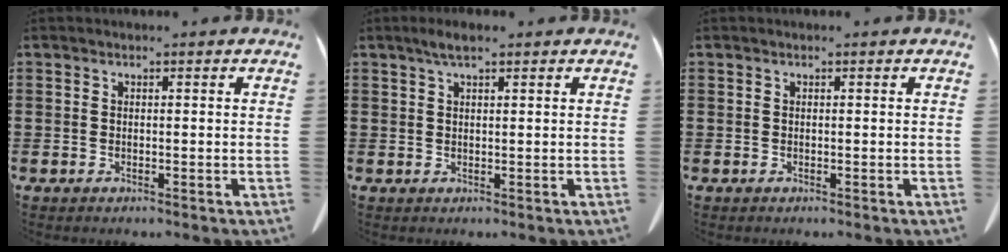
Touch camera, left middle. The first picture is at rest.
{"total": 2.2, "force": [1.3, 0.5, 1.7], "torque": [-0.035, 0.005, 0.023]}
{"total": 0.0}